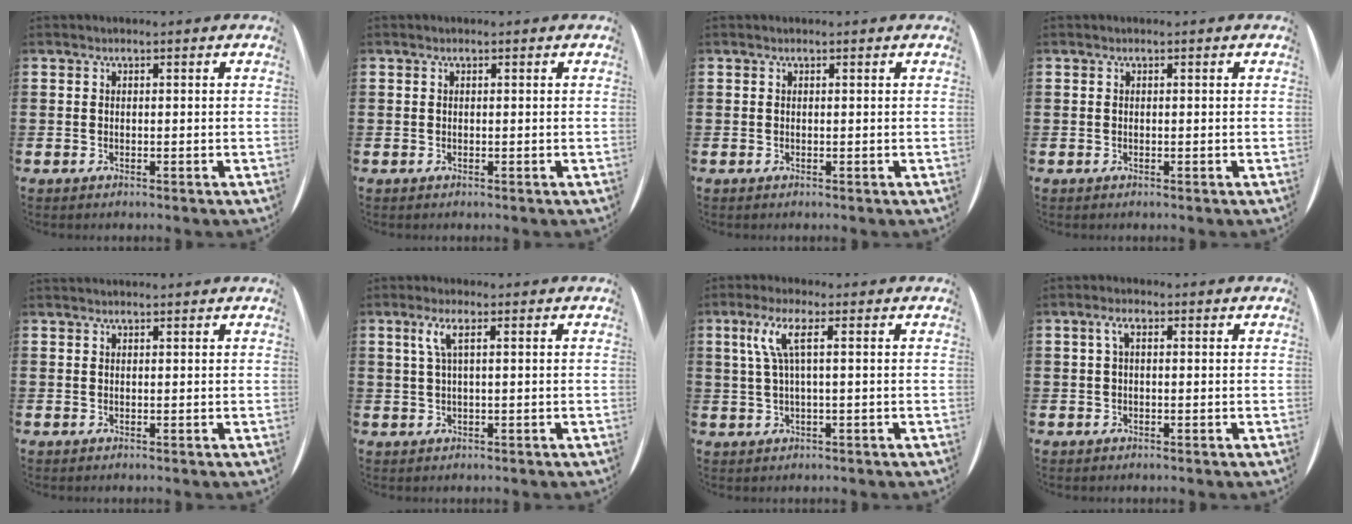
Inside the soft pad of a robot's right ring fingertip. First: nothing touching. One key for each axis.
{"total": 0.0}
{"total": 0.0}
{"total": 0.0}
{"total": 0.6, "fx": 0.6, "fy": -0.1, "fz": 0.0, "tx": 0.001, "ty": 0.001, "tz": 0.012}
{"total": 2.4, "fx": 0.8, "fy": 0.3, "fz": 2.2, "tx": -0.047, "ty": 0.004, "tz": 0.012}
{"total": 4.2, "fx": 1.1, "fy": 0.5, "fz": 4.0, "tx": -0.089, "ty": 0.000, "tz": 0.014}
{"total": 1.8, "fx": 0.2, "fy": 0.7, "fz": 1.6, "tx": -0.034, "ty": 0.007, "tz": 0.002}